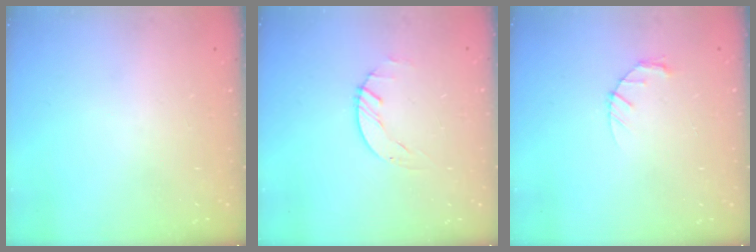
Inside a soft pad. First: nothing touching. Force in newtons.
{"total": 0.7, "press": 0.7, "slide": 0.2}
{"total": 3.3, "press": 3.3, "slide": 0.5}